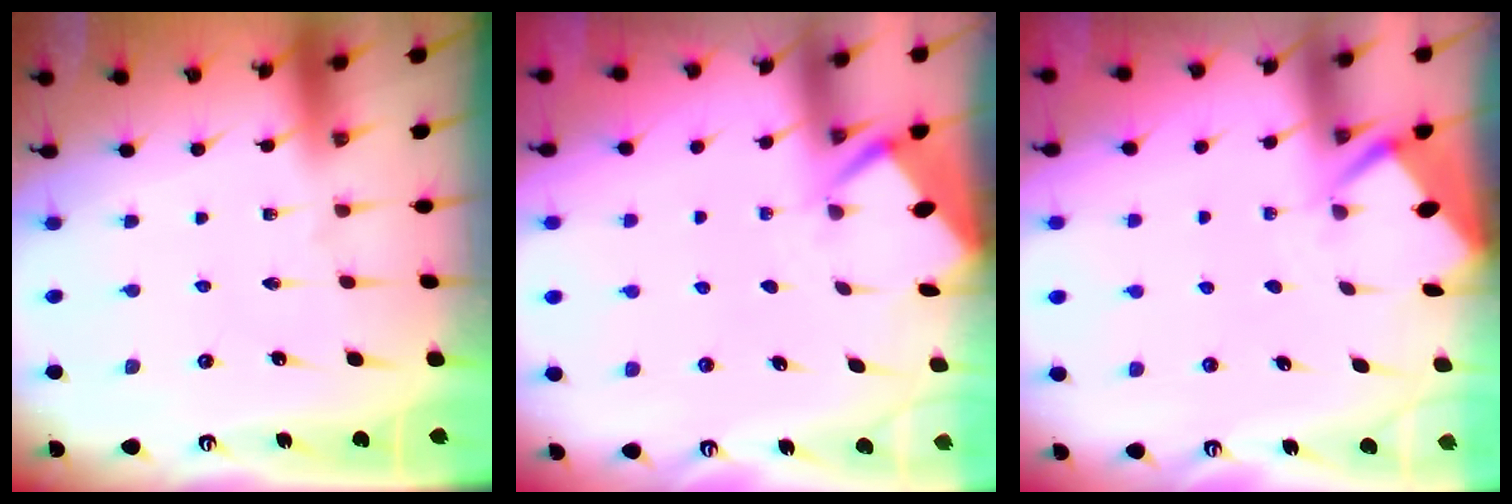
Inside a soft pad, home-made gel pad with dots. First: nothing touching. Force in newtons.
{"total": 2.8, "press": 2.8, "slide": 0.4}
{"total": 2.8, "press": 2.8, "slide": 0.3}